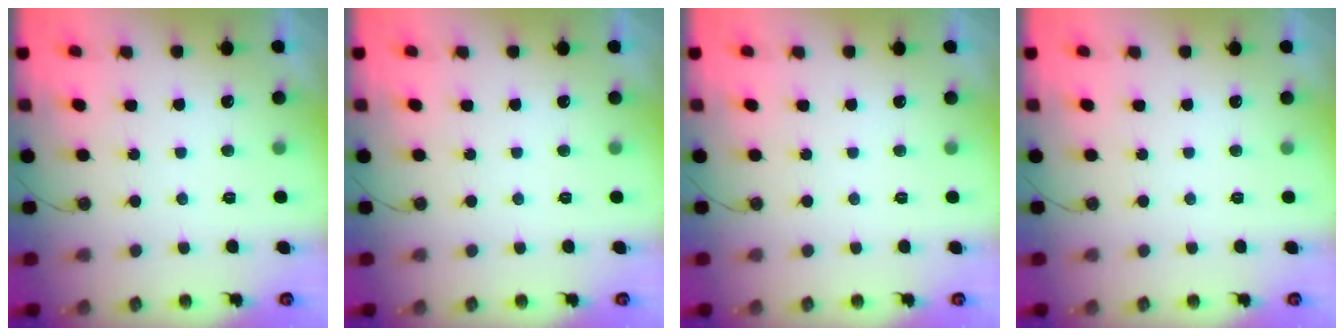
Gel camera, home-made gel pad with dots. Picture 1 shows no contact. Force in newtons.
{"total": 0.0}
{"total": 0.0}
{"total": 0.0}